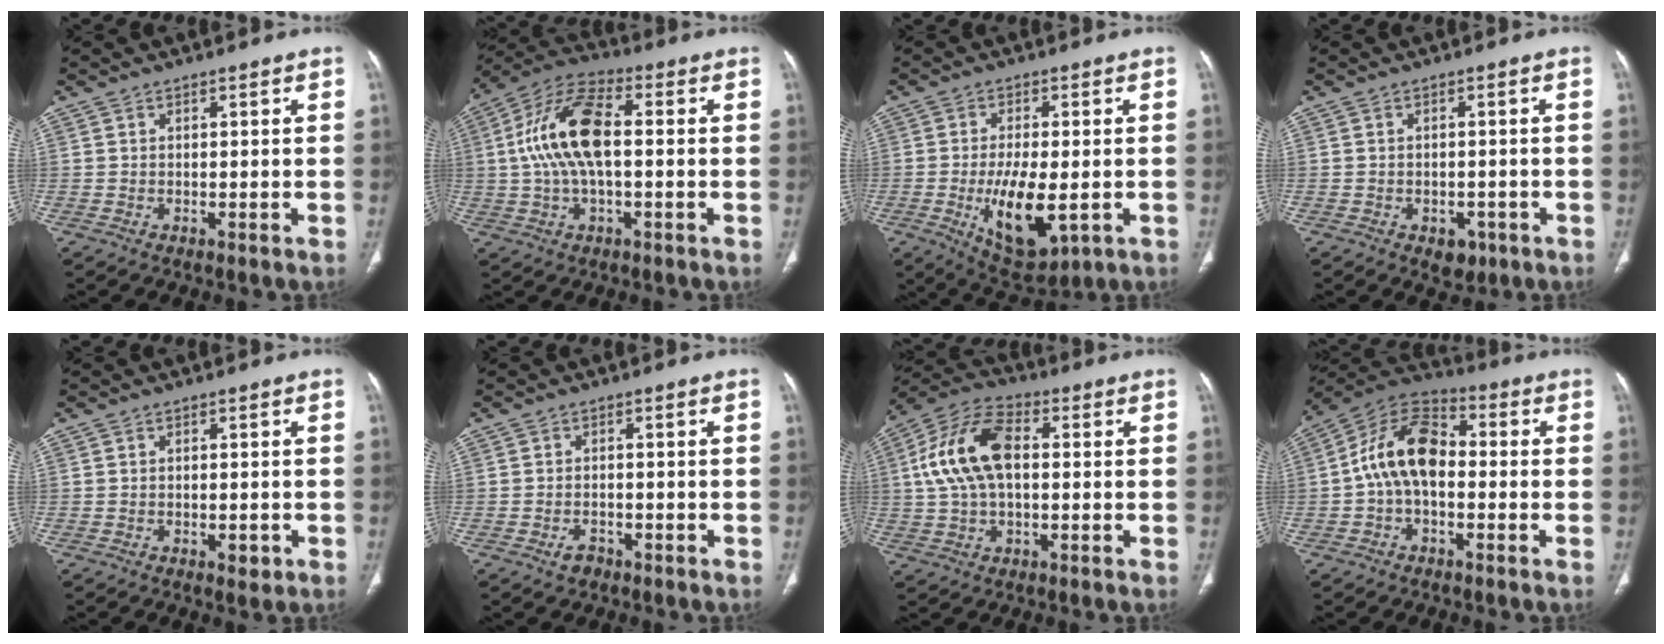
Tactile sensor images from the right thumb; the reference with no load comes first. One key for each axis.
{"total": 14.4, "fx": 0.8, "fy": 6.6, "fz": 12.8, "tx": -0.262, "ty": 0.035, "tz": 0.008}
{"total": 12.0, "fx": -2.7, "fy": 5.2, "fz": 10.4, "tx": -0.170, "ty": -0.017, "tz": -0.033}
{"total": 3.5, "fx": -1.7, "fy": 2.4, "fz": 1.8, "tx": -0.007, "ty": 0.002, "tz": -0.015}
{"total": 1.9, "fx": -0.8, "fy": 1.1, "fz": 1.4, "tx": -0.014, "ty": 0.001, "tz": -0.008}
{"total": 2.2, "fx": -1.4, "fy": 1.4, "fz": 0.9, "tx": -0.014, "ty": 0.008, "tz": -0.020}
{"total": 14.4, "fx": 1.7, "fy": 8.3, "fz": 11.6, "tx": -0.231, "ty": 0.031, "tz": 0.025}
{"total": 13.2, "fx": -0.6, "fy": 8.2, "fz": 10.4, "tx": -0.173, "ty": 0.039, "tz": -0.026}